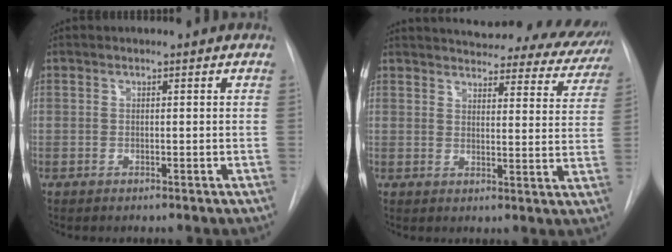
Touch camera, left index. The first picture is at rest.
{"total": 26.1, "force": [24.1, 6.2, 8.1], "torque": [-0.121, -0.055, 0.271]}